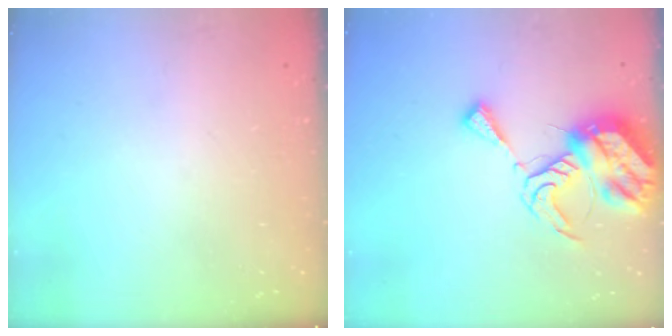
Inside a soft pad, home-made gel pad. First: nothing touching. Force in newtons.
{"total": 12.4, "press": 12.3, "slide": 1.2}